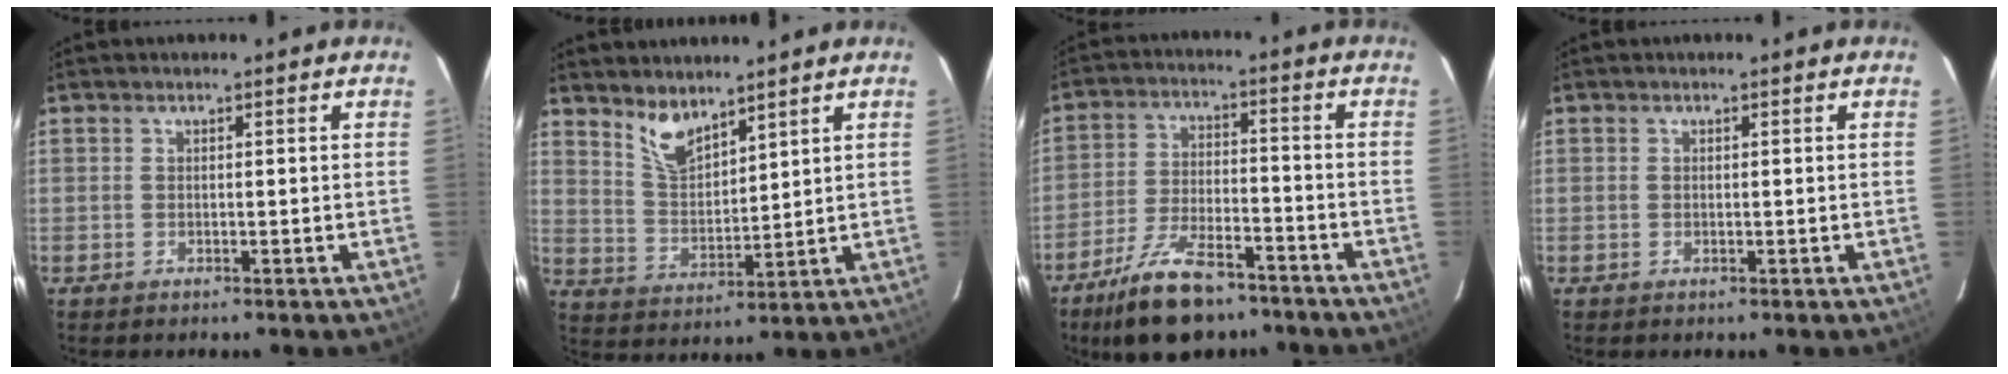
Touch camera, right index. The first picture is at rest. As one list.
[{"total": 7.2, "force": [5.6, 2.6, 3.6], "torque": [-0.065, -0.001, 0.117]}, {"total": 14.0, "force": [-10.5, 5.4, 7.6], "torque": [-0.161, -0.009, -0.182]}, {"total": 0.0}]